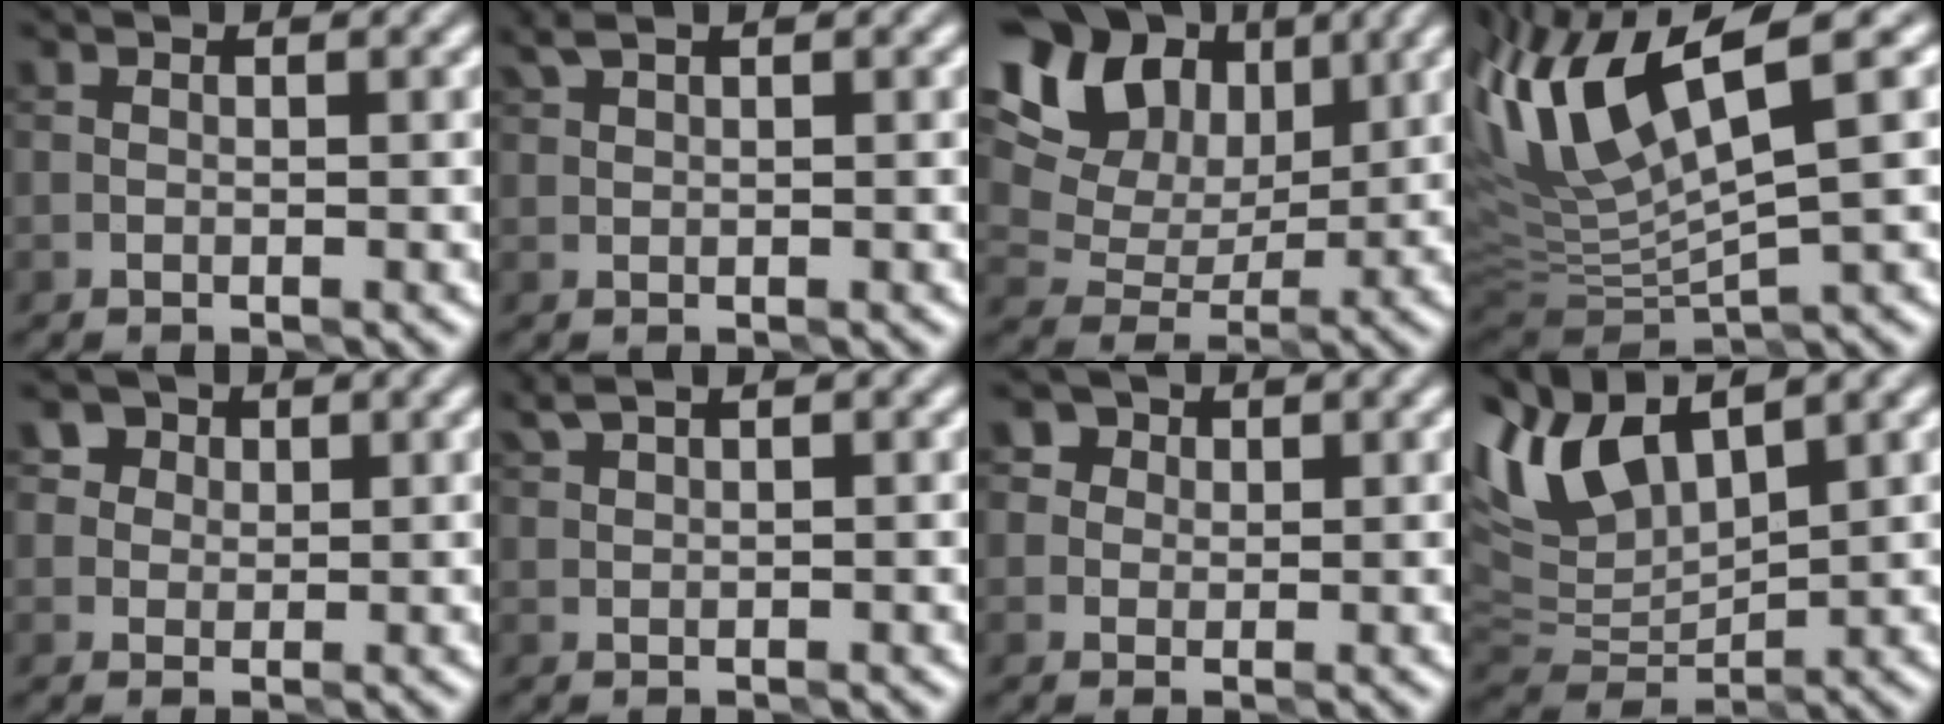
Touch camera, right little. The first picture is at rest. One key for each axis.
{"total": 1.5, "fx": 1.3, "fy": 0.1, "fz": 0.7, "tx": -0.023, "ty": 0.006, "tz": 0.030}
{"total": 14.8, "fx": 6.7, "fy": 10.3, "fz": 8.1, "tx": -0.195, "ty": 0.056, "tz": 0.112}
{"total": 10.9, "fx": 4.5, "fy": 2.8, "fz": 9.6, "tx": -0.207, "ty": 0.011, "tz": 0.090}
{"total": 6.2, "fx": 3.6, "fy": 4.4, "fz": 2.6, "tx": -0.052, "ty": 0.011, "tz": 0.049}
{"total": 1.8, "fx": 1.6, "fy": 0.0, "fz": 0.9, "tx": -0.025, "ty": 0.009, "tz": 0.040}
{"total": 4.5, "fx": 2.6, "fy": 3.3, "fz": 1.7, "tx": -0.032, "ty": 0.011, "tz": 0.031}
{"total": 7.1, "fx": 4.4, "fy": 3.0, "fz": 4.6, "tx": -0.114, "ty": 0.009, "tz": 0.083}